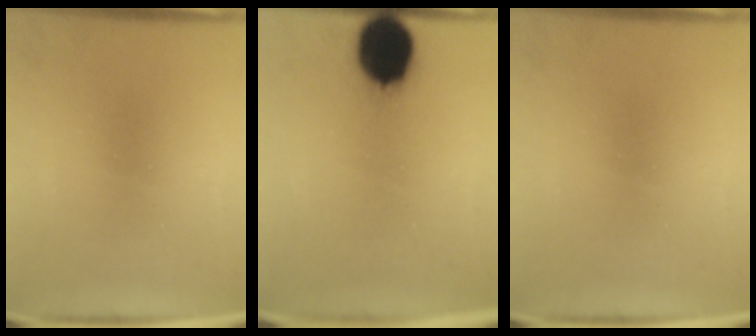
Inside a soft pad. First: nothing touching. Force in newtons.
{"total": 14.0}
{"total": 0.0}